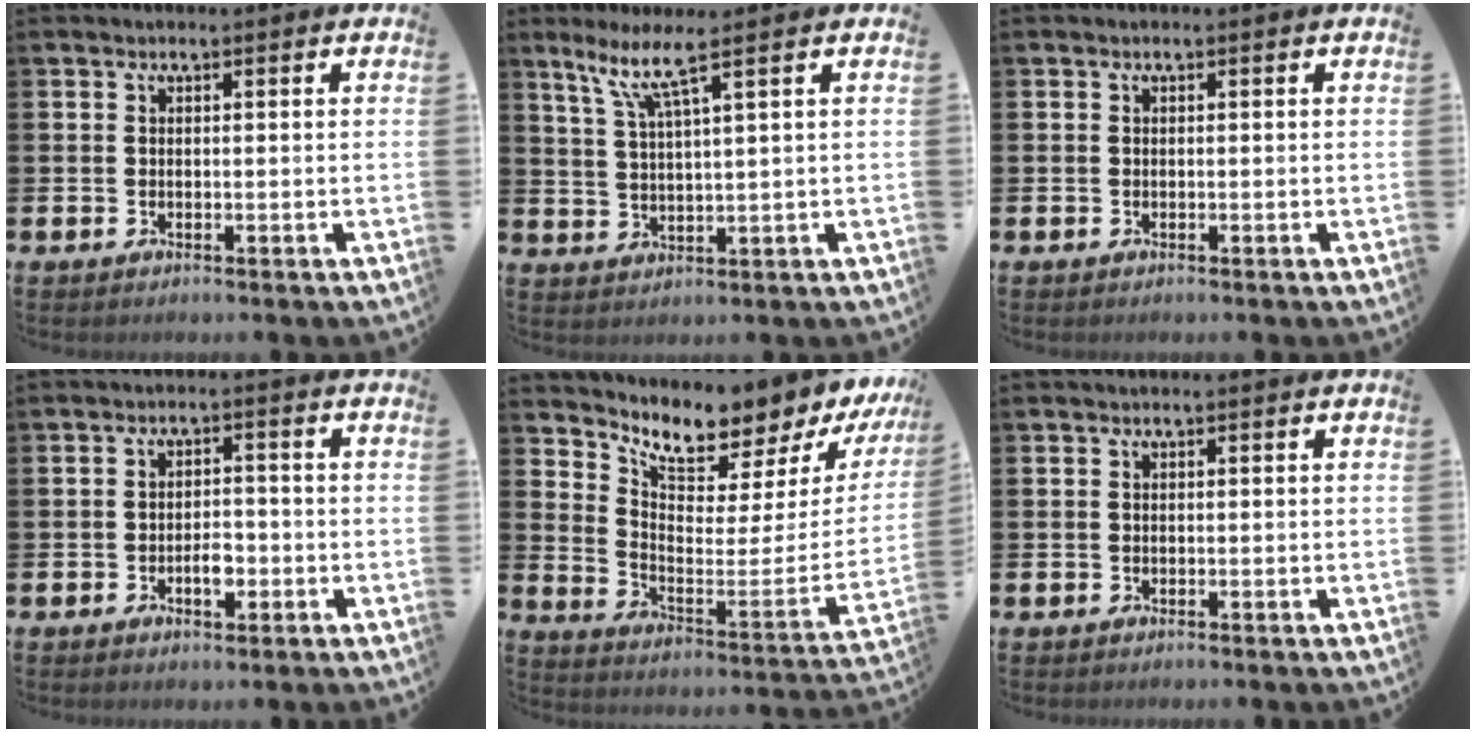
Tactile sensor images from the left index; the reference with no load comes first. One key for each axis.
{"total": 6.0, "fx": 4.3, "fy": -0.1, "fz": 4.2, "tx": -0.095, "ty": -0.012, "tz": 0.073}
{"total": 0.0}
{"total": 2.9, "fx": -1.0, "fy": 1.5, "fz": 2.2, "tx": -0.030, "ty": -0.003, "tz": -0.021}
{"total": 7.0, "fx": 6.8, "fy": 1.0, "fz": 1.2, "tx": -0.060, "ty": -0.071, "tz": 0.110}
{"total": 0.0}